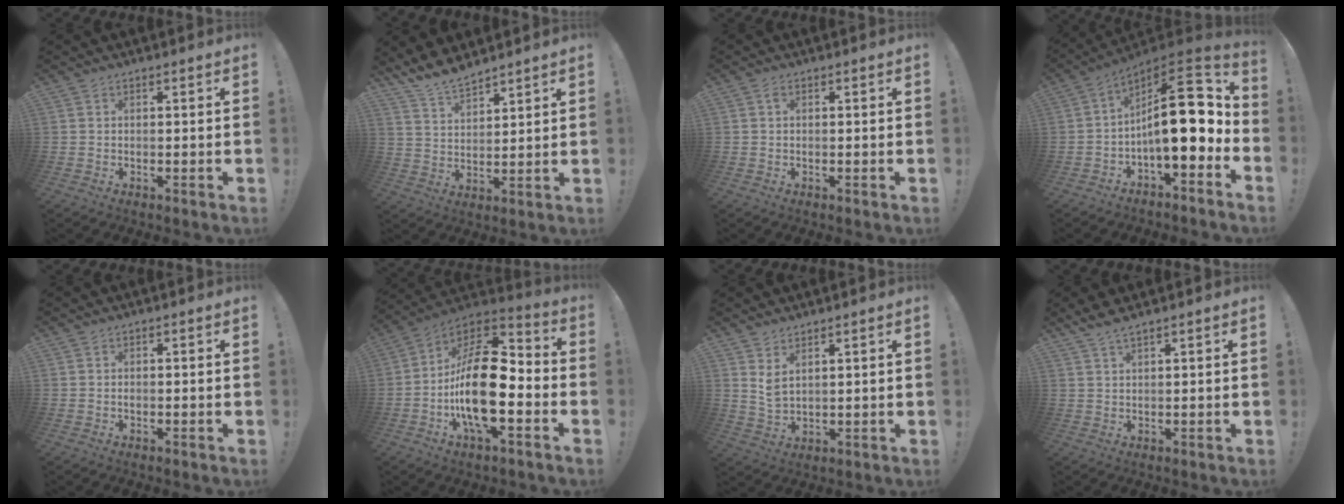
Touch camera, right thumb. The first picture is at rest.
{"total": 8.5, "force": [7.8, 2.3, 2.4], "torque": [-0.047, -0.055, 0.149]}
{"total": 1.0, "force": [0.5, 0.5, 0.7], "torque": [-0.016, 0.002, 0.010]}
{"total": 20.2, "force": [0.8, 7.5, 18.8], "torque": [-0.281, -0.010, 0.013]}
{"total": 0.6, "force": [-0.4, 0.3, 0.2], "torque": [-0.006, 0.002, -0.008]}
{"total": 22.5, "force": [-4.2, 10.1, 19.7], "torque": [-0.366, 0.019, -0.067]}
{"total": 4.3, "force": [3.0, 1.5, 2.8], "torque": [-0.043, -0.024, 0.055]}
{"total": 3.1, "force": [2.6, -0.1, 1.7], "torque": [-0.036, -0.008, 0.046]}